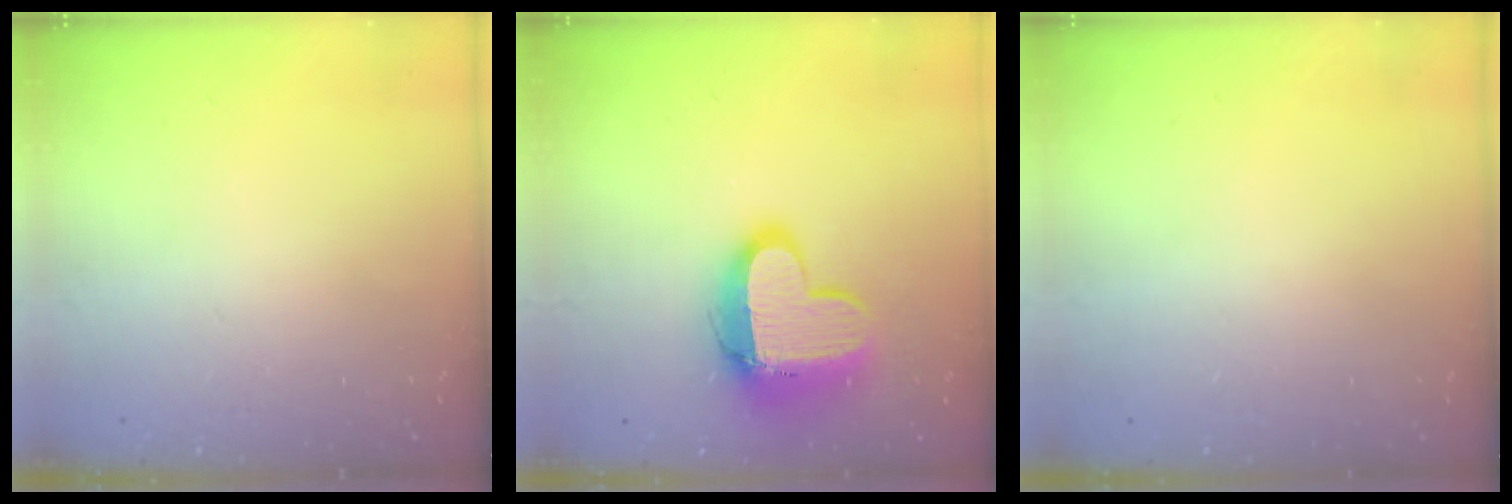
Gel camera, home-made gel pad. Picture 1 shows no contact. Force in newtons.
{"total": 14.8, "press": 14.7, "slide": 1.2}
{"total": 0.6, "press": 0.5, "slide": 0.2}